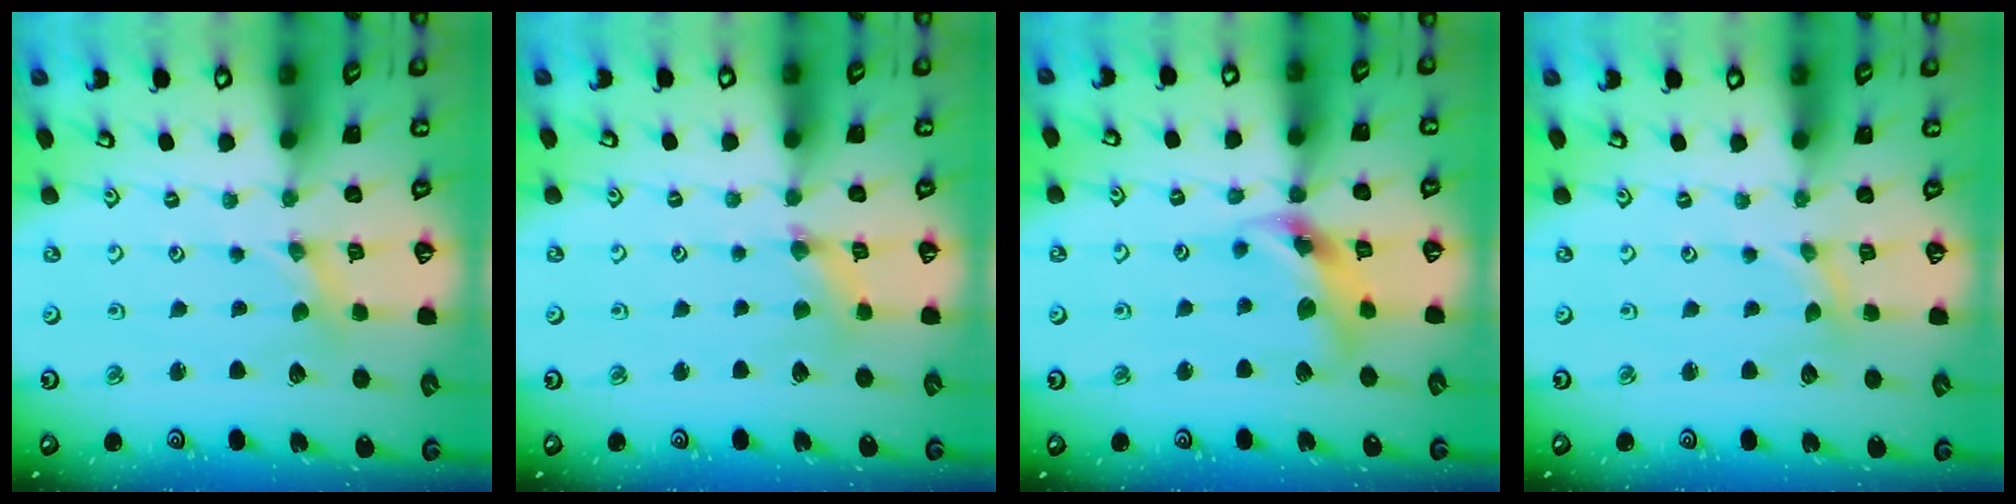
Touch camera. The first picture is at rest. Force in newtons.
{"total": 1.7, "press": 1.7, "slide": 0.3}
{"total": 13.5, "press": 13.3, "slide": 1.8}
{"total": 0.0}